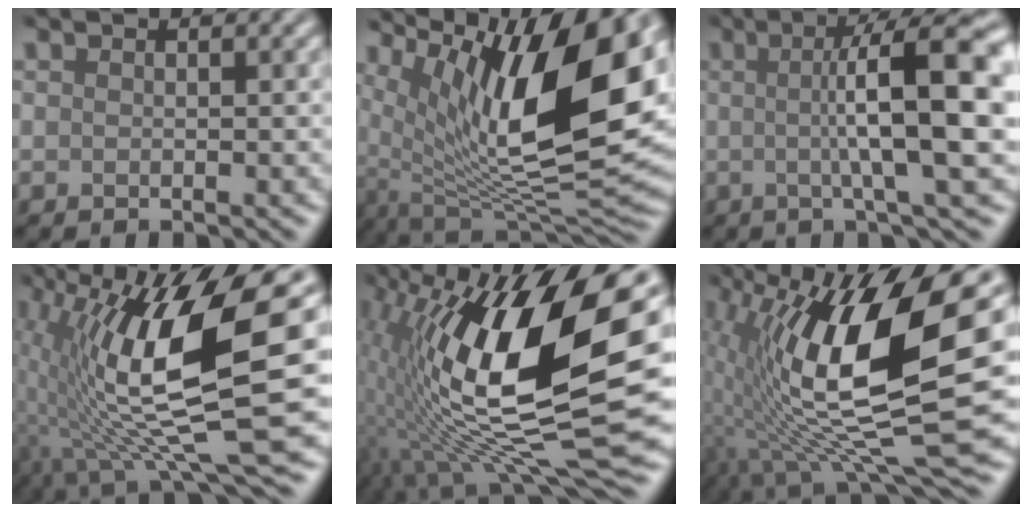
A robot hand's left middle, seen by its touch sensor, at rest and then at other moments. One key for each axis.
{"total": 14.8, "fx": 4.8, "fy": 5.4, "fz": 12.9, "tx": -0.222, "ty": 0.003, "tz": 0.091}
{"total": 11.8, "fx": 0.8, "fy": 2.4, "fz": 11.6, "tx": -0.143, "ty": 0.017, "tz": 0.007}
{"total": 13.4, "fx": 0.9, "fy": 3.6, "fz": 12.9, "tx": -0.226, "ty": -0.003, "tz": 0.015}
{"total": 17.8, "fx": 2.0, "fy": 6.8, "fz": 16.3, "tx": -0.296, "ty": 0.009, "tz": 0.024}
{"total": 14.7, "fx": 1.4, "fy": 4.7, "fz": 13.9, "tx": -0.241, "ty": -0.007, "tz": 0.020}